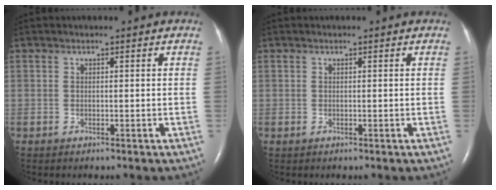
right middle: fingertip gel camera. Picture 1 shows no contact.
{"total": 0.0}